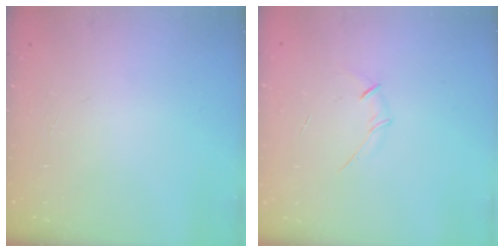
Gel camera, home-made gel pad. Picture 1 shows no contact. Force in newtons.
{"total": 3.5, "press": 3.4, "slide": 0.8}